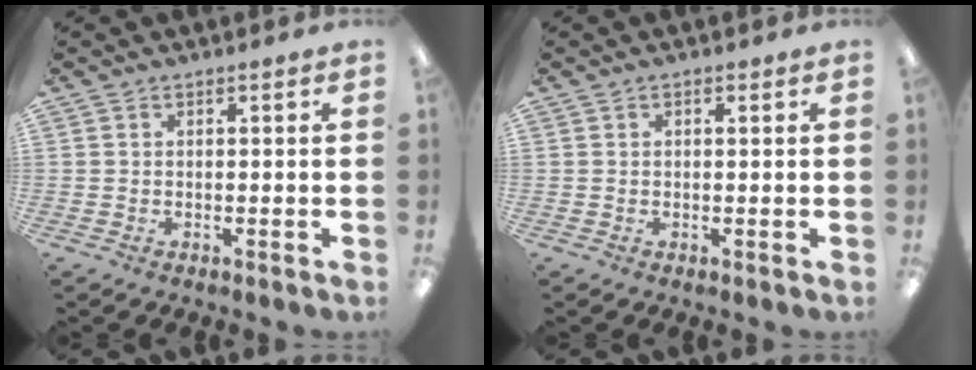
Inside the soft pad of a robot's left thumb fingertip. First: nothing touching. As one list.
[{"total": 0.7, "force": [0.3, 0.3, 0.5], "torque": [-0.004, 0.000, 0.003]}]